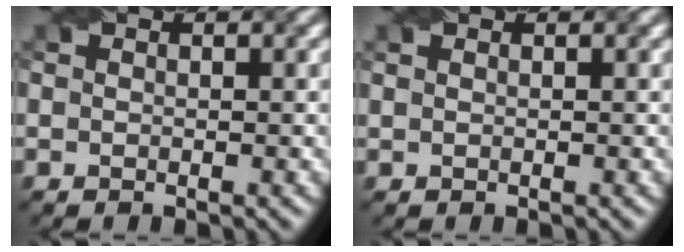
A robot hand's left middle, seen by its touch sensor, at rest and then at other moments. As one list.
[{"total": 0.0}]